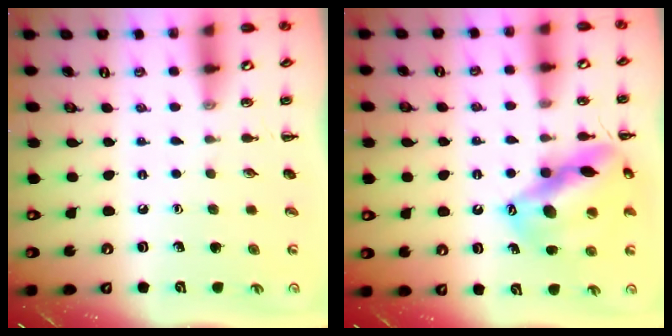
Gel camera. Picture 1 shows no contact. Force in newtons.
{"total": 16.9, "press": 16.7, "slide": 3.1}